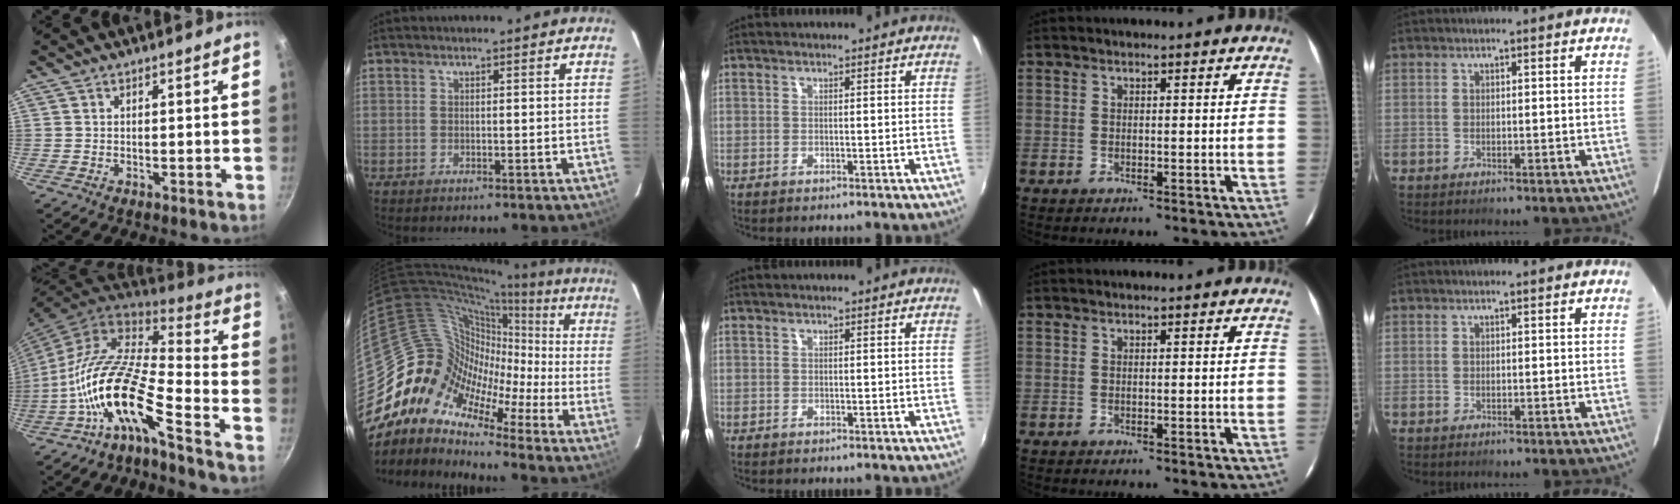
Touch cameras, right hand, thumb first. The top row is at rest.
{"thumb": {"total": 16.6, "force": [-7.8, 5.2, 13.7], "torque": [-0.253, 0.067, -0.168]}, "index": {"total": 10.7, "force": [-4.8, 8.6, 4.4], "torque": [-0.062, 0.020, -0.121]}}